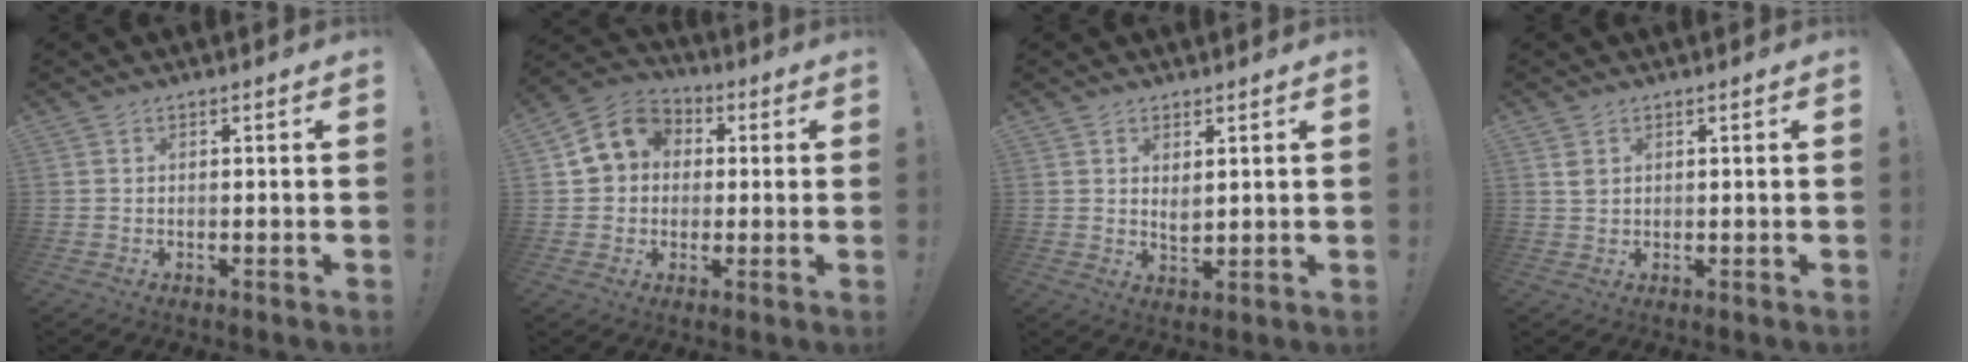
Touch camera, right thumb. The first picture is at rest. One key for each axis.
{"total": 10.7, "fx": 2.5, "fy": 9.3, "fz": 4.7, "tx": -0.067, "ty": 0.006, "tz": 0.054}
{"total": 3.2, "fx": 2.0, "fy": 1.4, "fz": 2.0, "tx": -0.028, "ty": -0.017, "tz": 0.035}
{"total": 2.3, "fx": 1.1, "fy": 1.5, "fz": 1.3, "tx": -0.014, "ty": -0.003, "tz": 0.017}